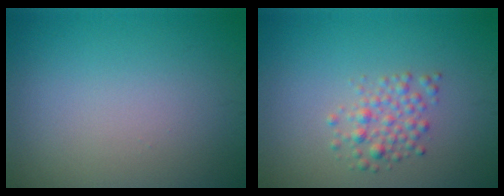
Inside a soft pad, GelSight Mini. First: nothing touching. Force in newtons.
{"total": 2.2, "press": 2.2, "slide": 0.0}